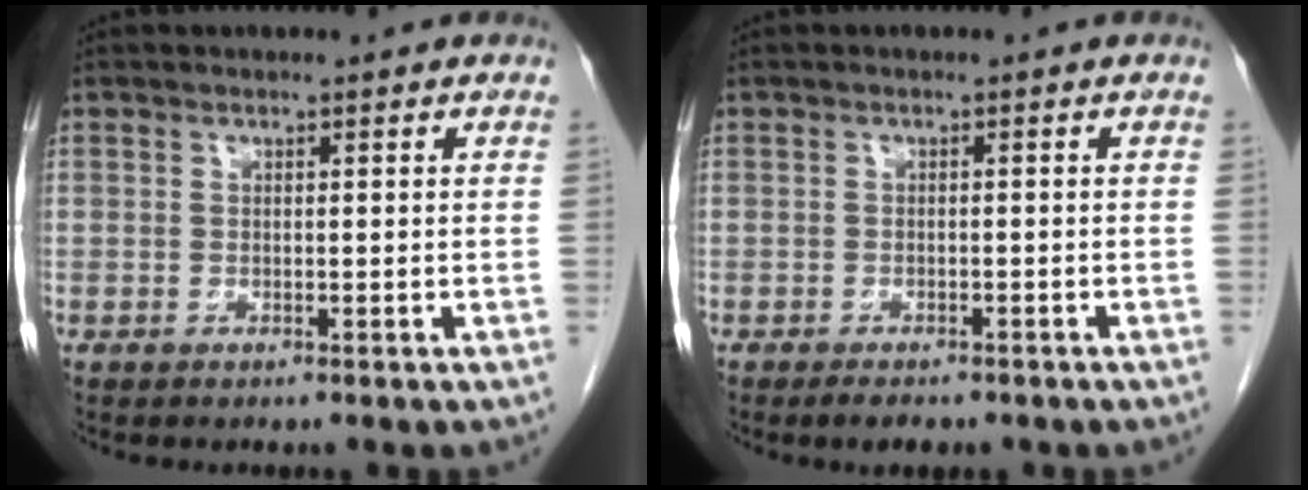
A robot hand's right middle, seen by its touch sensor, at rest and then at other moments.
{"total": 3.3, "force": [-2.6, 1.2, 1.7], "torque": [-0.022, -0.004, -0.028]}